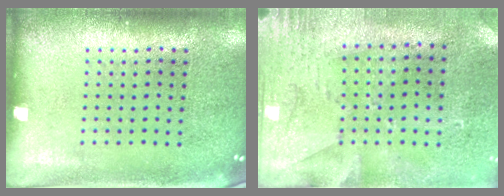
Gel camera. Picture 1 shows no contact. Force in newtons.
{"total": 2.8, "press": 2.3, "slide": 1.6}